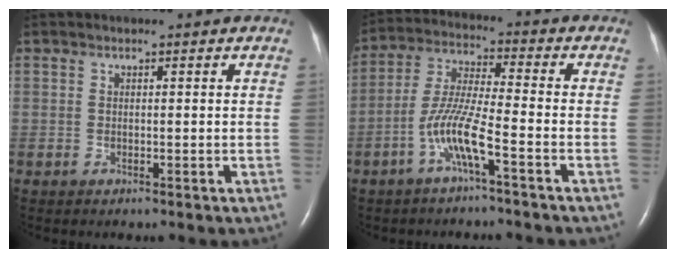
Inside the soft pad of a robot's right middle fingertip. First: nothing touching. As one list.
[{"total": 7.9, "force": [-3.7, 0.0, 7.0], "torque": [-0.150, 0.005, -0.077]}]